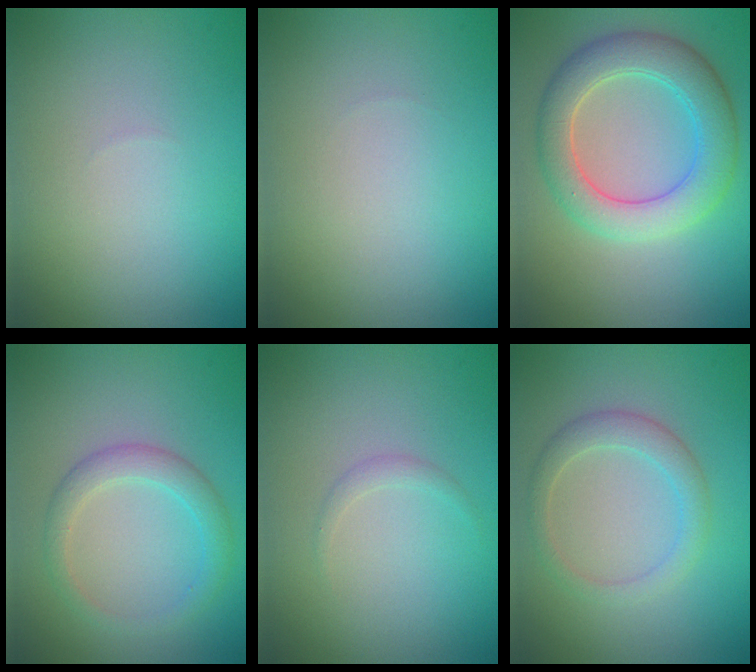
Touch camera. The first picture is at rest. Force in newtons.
{"total": 0.0}
{"total": 5.6, "press": 5.6, "slide": 0.4}
{"total": 2.4, "press": 2.4, "slide": 0.1}
{"total": 0.8, "press": 0.8, "slide": 0.0}
{"total": 2.4, "press": 2.4, "slide": 0.0}